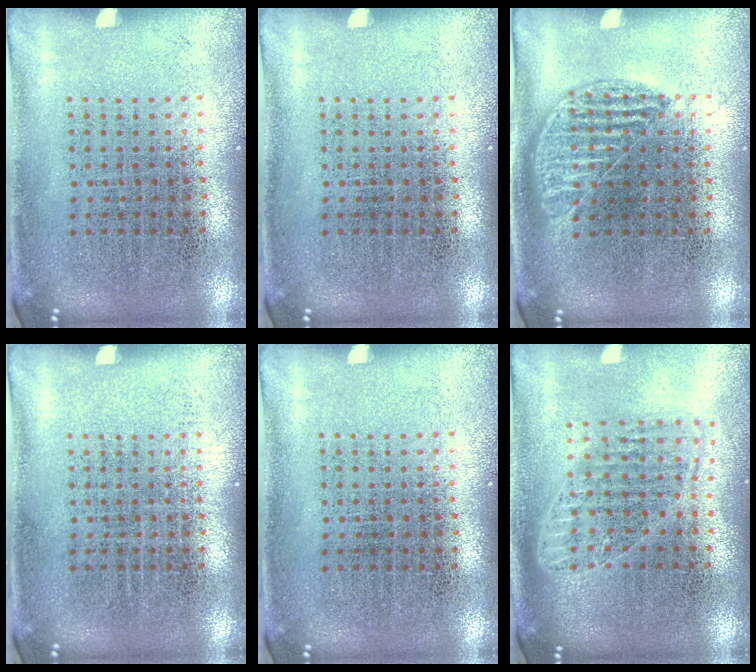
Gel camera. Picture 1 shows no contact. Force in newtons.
{"total": 0.0}
{"total": 1.0, "press": 0.8, "slide": 0.4}
{"total": 0.0}
{"total": 0.0}
{"total": 1.7, "press": 1.4, "slide": 0.9}